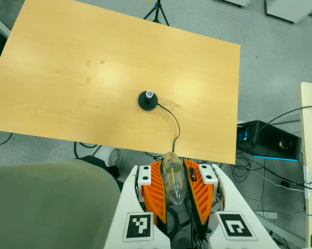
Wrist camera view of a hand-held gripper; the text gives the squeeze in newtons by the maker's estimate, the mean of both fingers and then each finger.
{"total": 23.7, "left": 25.8, "right": 21.7}